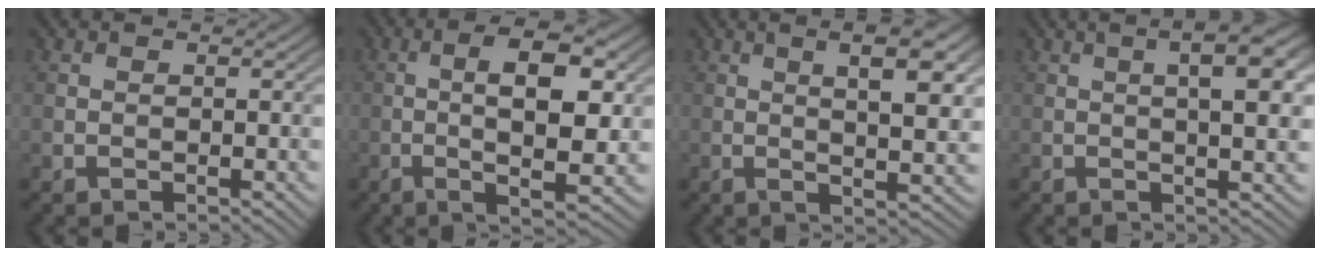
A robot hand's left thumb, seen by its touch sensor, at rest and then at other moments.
{"total": 9.5, "force": [0.3, 2.7, 9.0], "torque": [-0.153, 0.004, 0.004]}
{"total": 9.4, "force": [2.7, 2.5, 8.6], "torque": [-0.109, 0.013, 0.036]}
{"total": 7.3, "force": [1.5, 1.6, 7.0], "torque": [-0.098, 0.012, 0.019]}